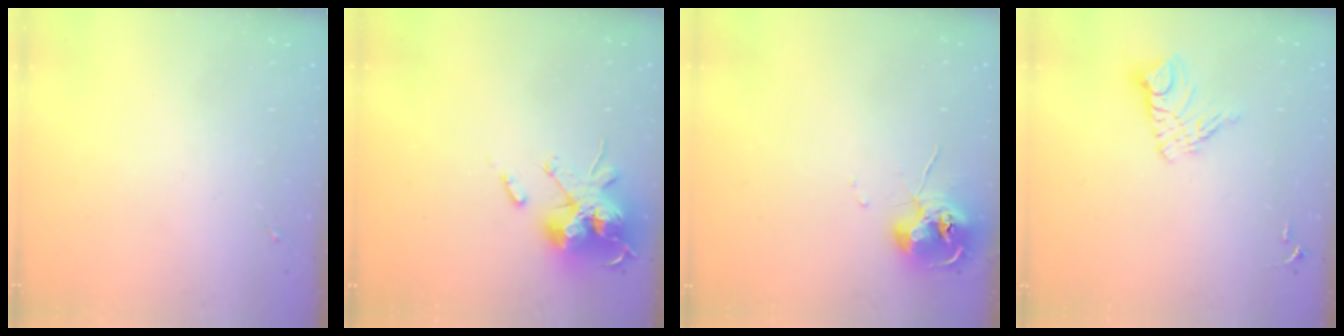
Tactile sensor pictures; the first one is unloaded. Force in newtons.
{"total": 18.9, "press": 18.9, "slide": 0.2}
{"total": 10.1, "press": 10.0, "slide": 0.9}
{"total": 10.3, "press": 10.3, "slide": 0.9}